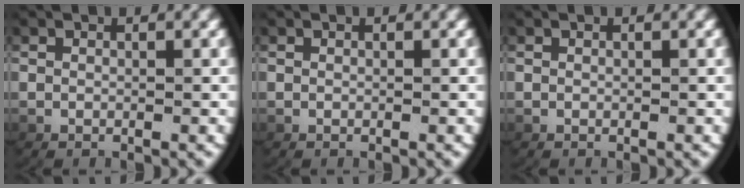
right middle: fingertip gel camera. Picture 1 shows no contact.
{"total": 0.0}
{"total": 0.0}